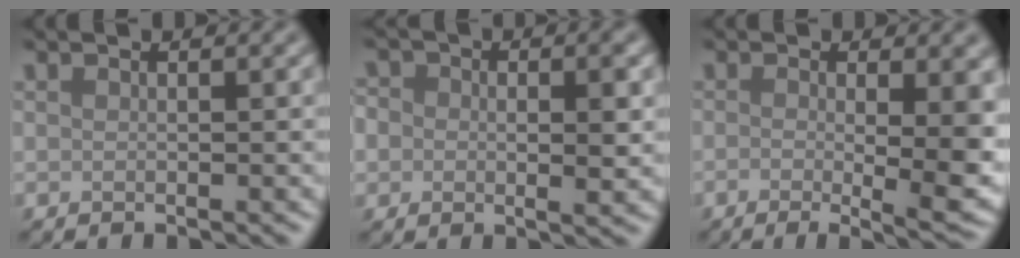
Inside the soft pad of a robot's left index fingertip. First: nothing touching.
{"total": 4.8, "force": [0.2, 3.3, 3.4], "torque": [-0.026, 0.002, -0.008]}
{"total": 9.7, "force": [-1.1, 3.4, 9.0], "torque": [-0.107, -0.004, -0.016]}